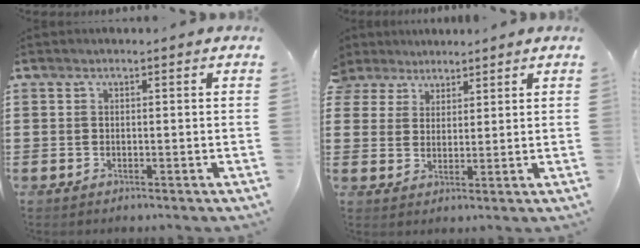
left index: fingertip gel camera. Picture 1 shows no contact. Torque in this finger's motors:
{"motor_torque": [2.14, 0.00, 1.05, 0.21]}